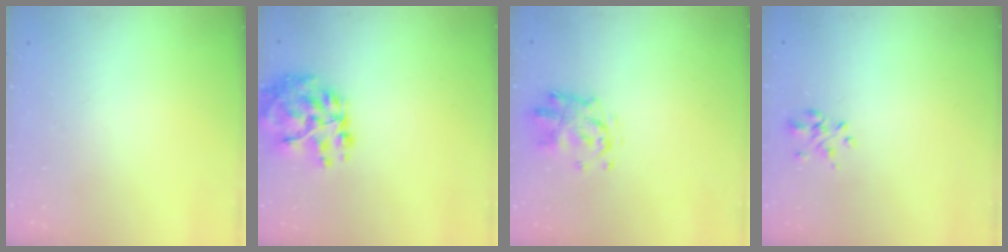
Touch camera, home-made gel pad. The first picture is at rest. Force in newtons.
{"total": 13.7, "press": 13.2, "slide": 3.6}
{"total": 3.2, "press": 3.1, "slide": 0.5}
{"total": 1.9, "press": 1.8, "slide": 0.6}